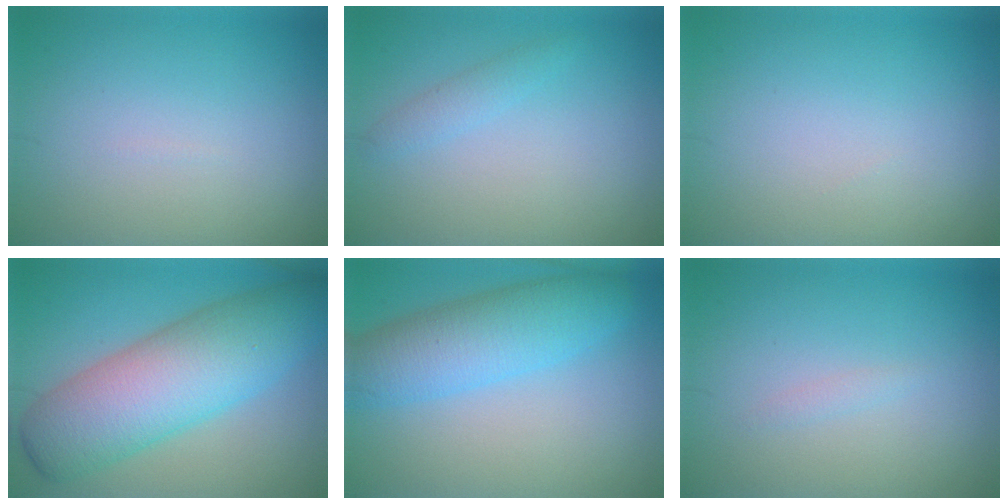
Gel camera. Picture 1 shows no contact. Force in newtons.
{"total": 1.3, "press": 1.3, "slide": 0.0}
{"total": 0.0}
{"total": 10.1, "press": 10.1, "slide": 0.3}
{"total": 6.1, "press": 6.1, "slide": 0.1}
{"total": 0.6, "press": 0.6, "slide": 0.0}